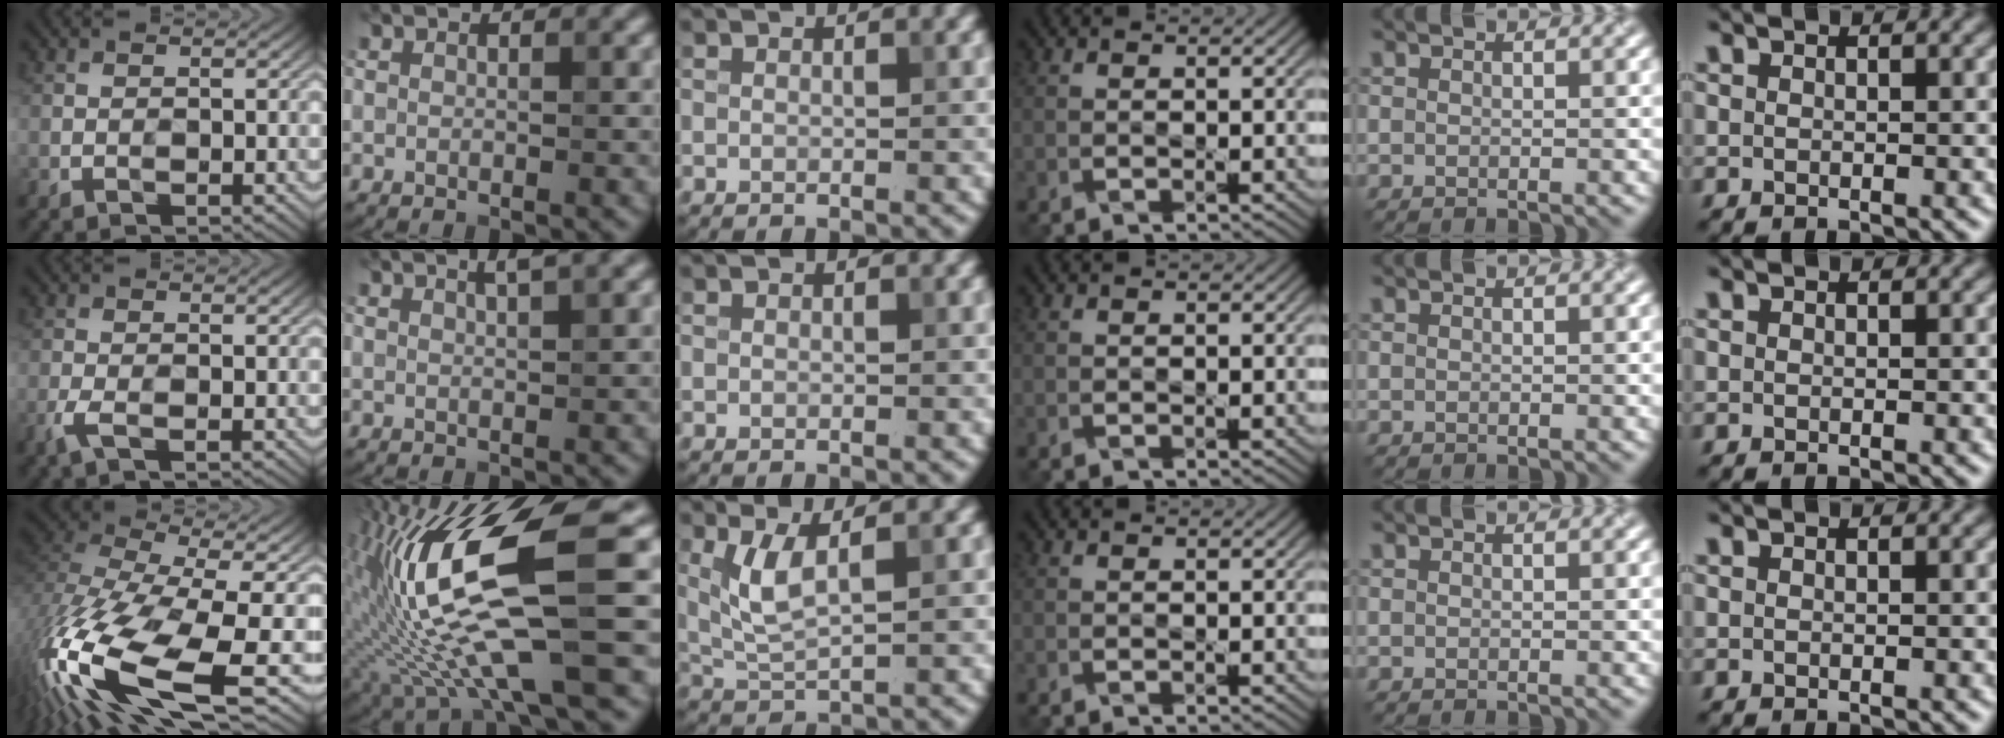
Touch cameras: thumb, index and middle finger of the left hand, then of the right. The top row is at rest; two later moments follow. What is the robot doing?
{"motion": "pour", "object": "cup"}